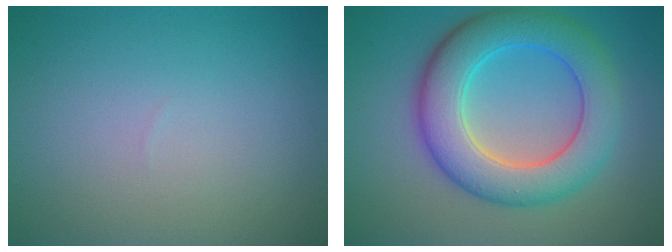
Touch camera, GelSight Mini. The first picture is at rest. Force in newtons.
{"total": 8.2, "press": 8.2, "slide": 0.2}